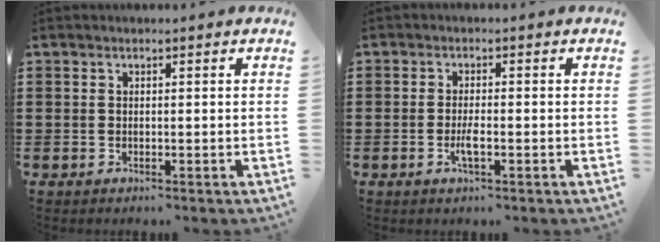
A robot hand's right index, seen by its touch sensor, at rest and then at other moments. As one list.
[{"total": 2.5, "force": [-0.9, 0.4, 2.3], "torque": [-0.046, -0.004, -0.016]}]